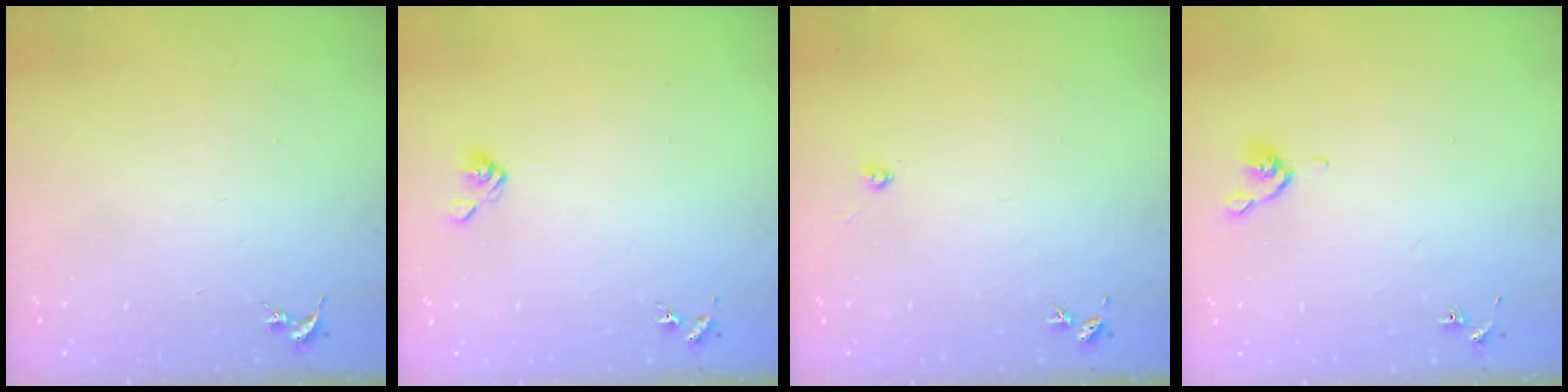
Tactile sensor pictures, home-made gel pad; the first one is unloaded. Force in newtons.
{"total": 5.2, "press": 4.8, "slide": 2.1}
{"total": 2.2, "press": 2.2, "slide": 0.3}
{"total": 4.8, "press": 4.6, "slide": 1.0}